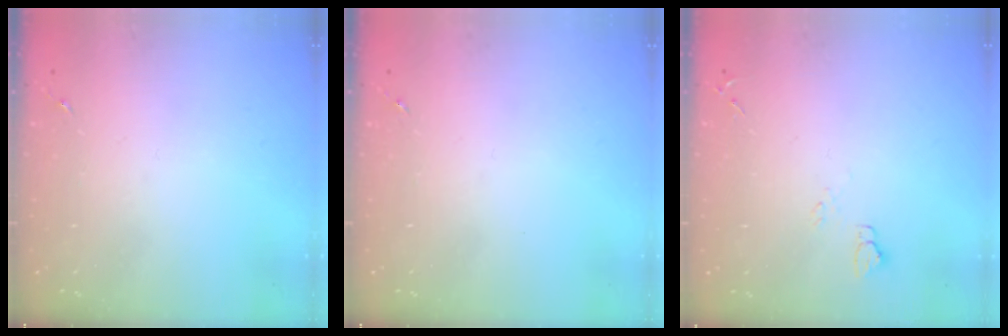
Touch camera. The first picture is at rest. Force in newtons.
{"total": 0.0}
{"total": 5.0, "press": 5.0, "slide": 0.6}